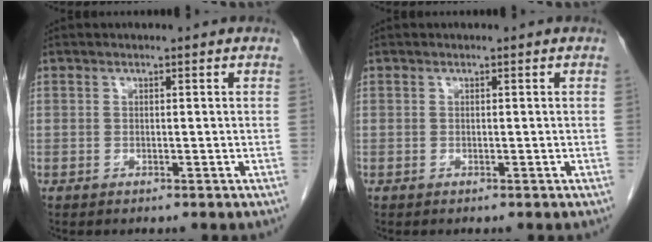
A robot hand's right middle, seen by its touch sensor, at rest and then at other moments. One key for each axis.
{"total": 0.0}